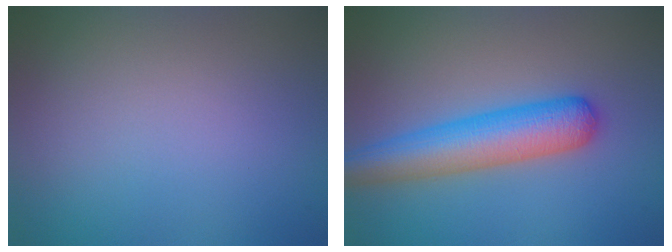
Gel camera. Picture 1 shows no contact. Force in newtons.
{"total": 5.7, "press": 5.7, "slide": 0.2}